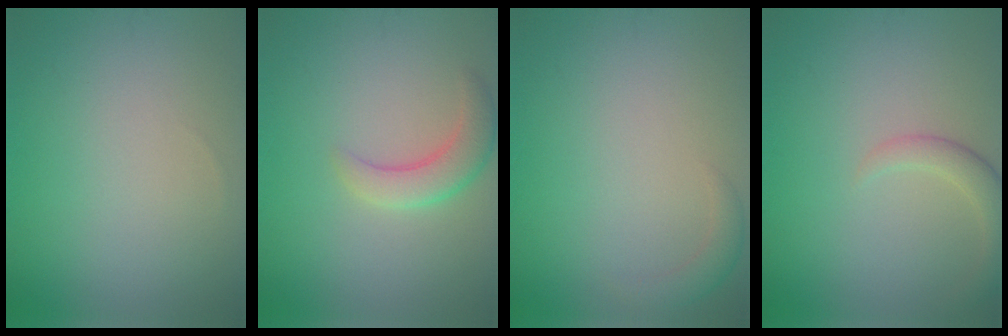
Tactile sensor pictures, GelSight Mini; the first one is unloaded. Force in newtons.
{"total": 3.1, "press": 3.1, "slide": 0.2}
{"total": 1.5, "press": 1.5, "slide": 0.1}
{"total": 2.3, "press": 2.3, "slide": 0.3}